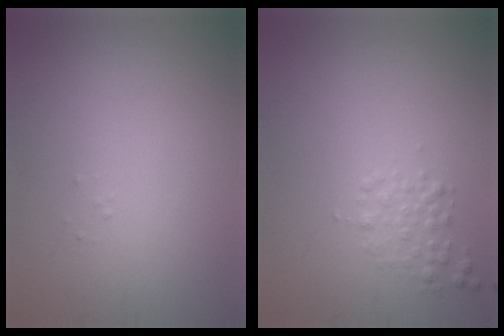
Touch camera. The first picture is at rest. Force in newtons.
{"total": 1.5, "press": 1.5, "slide": 0.0}